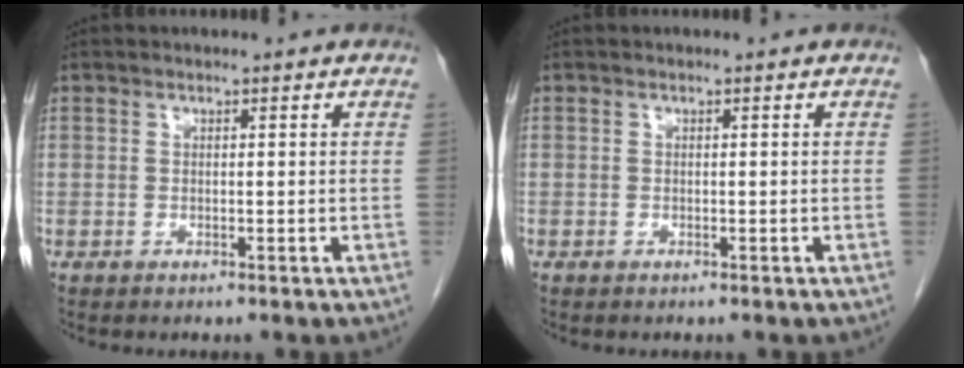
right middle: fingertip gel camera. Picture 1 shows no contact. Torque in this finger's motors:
{"motor_torque": [0.07, -0.14, -0.18, -0.18]}